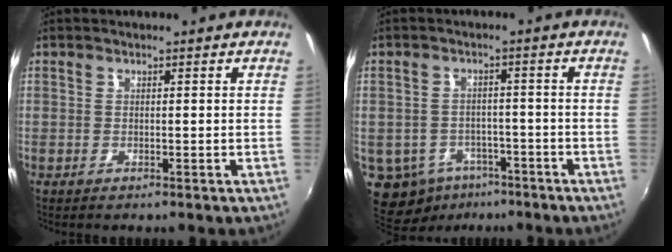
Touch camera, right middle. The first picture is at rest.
{"total": 10.0, "force": [-5.3, 7.8, 3.4], "torque": [-0.100, 0.000, -0.064]}